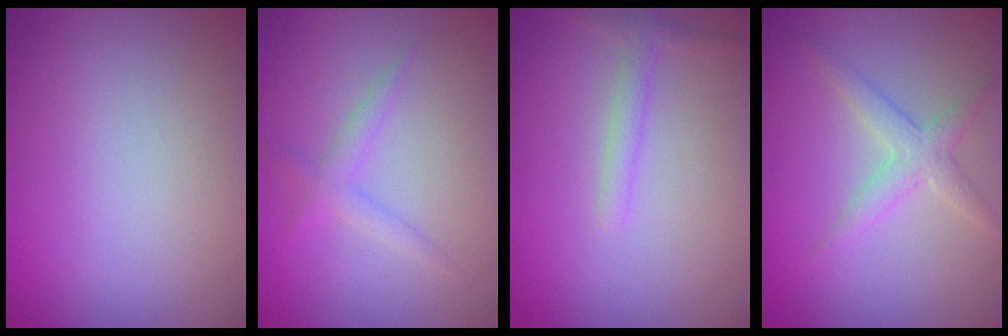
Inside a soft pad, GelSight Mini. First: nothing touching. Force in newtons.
{"total": 1.6, "press": 1.6, "slide": 0.1}
{"total": 1.4, "press": 1.4, "slide": 0.1}
{"total": 2.4, "press": 2.4, "slide": 0.1}